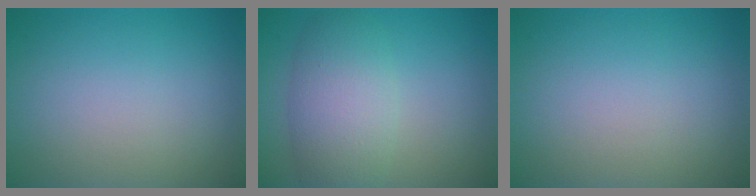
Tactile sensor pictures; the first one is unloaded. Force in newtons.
{"total": 5.4, "press": 5.4, "slide": 0.2}
{"total": 0.0}